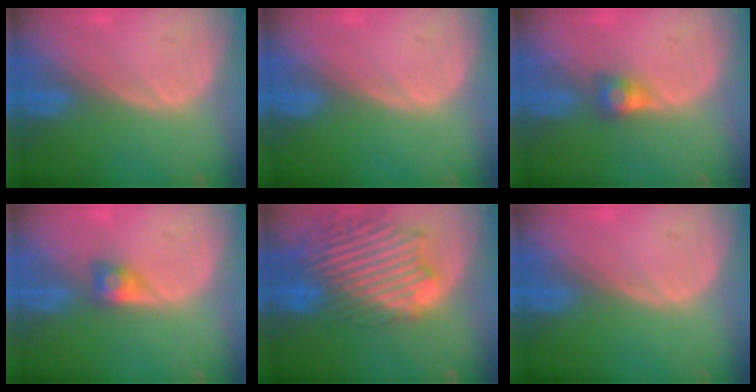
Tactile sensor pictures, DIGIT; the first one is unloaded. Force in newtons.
{"total": 0.0}
{"total": 2.7, "press": 2.5, "slide": 1.0}
{"total": 2.7, "press": 2.5, "slide": 1.1}
{"total": 14.0, "press": 11.8, "slide": 7.4}
{"total": 0.0}